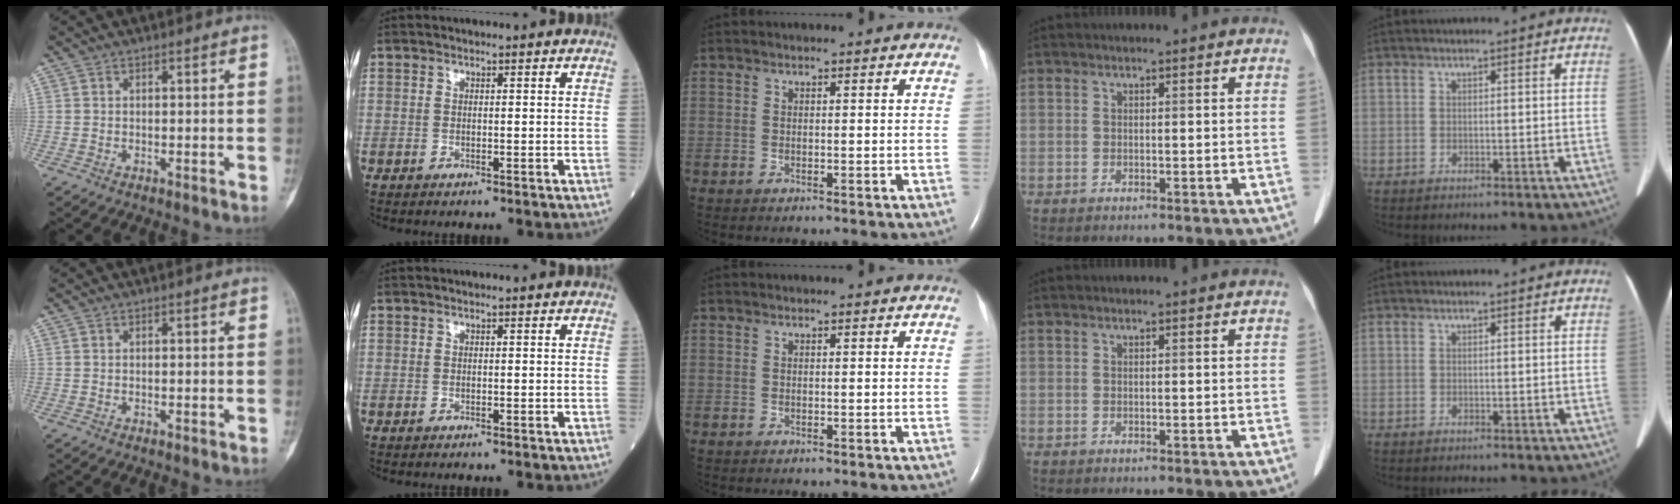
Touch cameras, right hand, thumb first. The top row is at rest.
{}